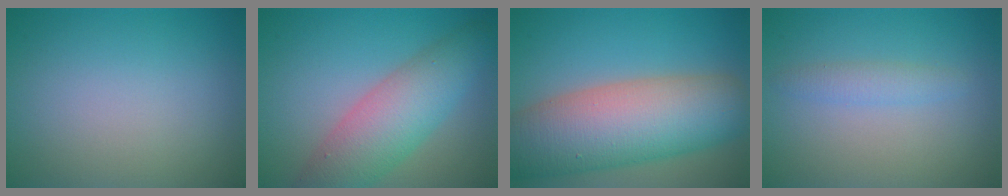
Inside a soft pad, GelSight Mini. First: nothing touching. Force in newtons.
{"total": 7.0, "press": 7.0, "slide": 0.2}
{"total": 12.2, "press": 12.2, "slide": 0.7}
{"total": 1.6, "press": 1.6, "slide": 0.1}